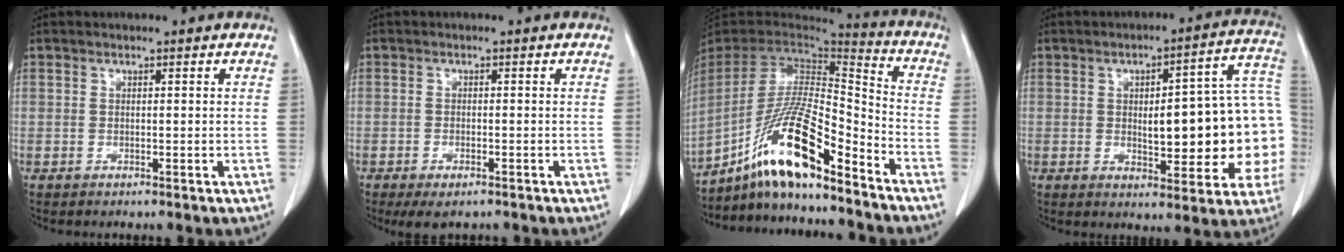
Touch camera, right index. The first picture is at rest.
{"total": 3.4, "force": [-2.3, 1.3, 2.1], "torque": [-0.036, -0.006, -0.029]}
{"total": 16.8, "force": [-11.7, 1.8, 12.0], "torque": [-0.239, -0.002, -0.213]}
{"total": 18.1, "force": [-0.9, 5.3, 17.2], "torque": [-0.184, 0.039, -0.001]}